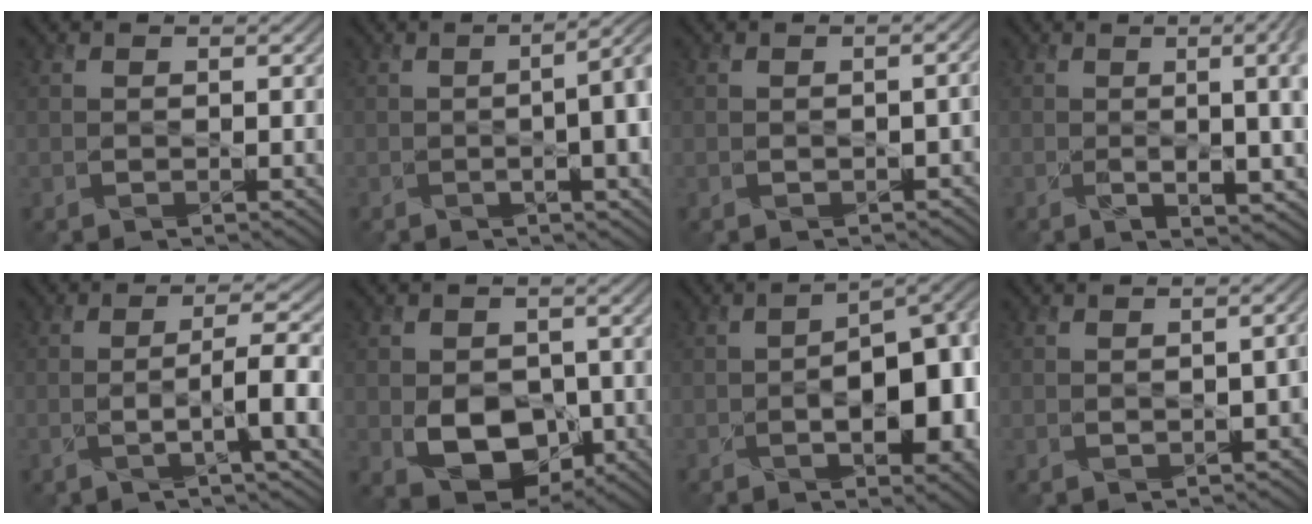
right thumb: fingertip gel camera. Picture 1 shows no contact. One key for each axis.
{"total": 10.0, "fx": -0.5, "fy": 3.2, "fz": 9.4, "tx": -0.100, "ty": 0.010, "tz": -0.018}
{"total": 1.5, "fx": -0.8, "fy": 0.6, "fz": 1.1, "tx": -0.013, "ty": 0.000, "tz": -0.007}
{"total": 12.6, "fx": 0.9, "fy": 4.3, "fz": 11.8, "tx": -0.122, "ty": 0.027, "tz": 0.016}
{"total": 7.2, "fx": -1.8, "fy": 1.0, "fz": 6.9, "tx": -0.108, "ty": 0.007, "tz": -0.035}
{"total": 6.8, "fx": -1.7, "fy": 5.0, "fz": 4.3, "tx": -0.088, "ty": -0.021, "tz": -0.026}
{"total": 11.4, "fx": -2.5, "fy": 5.0, "fz": 9.9, "tx": -0.134, "ty": -0.011, "tz": -0.036}
{"total": 2.2, "fx": -0.9, "fy": 1.0, "fz": 1.7, "tx": -0.021, "ty": 0.001, "tz": -0.008}